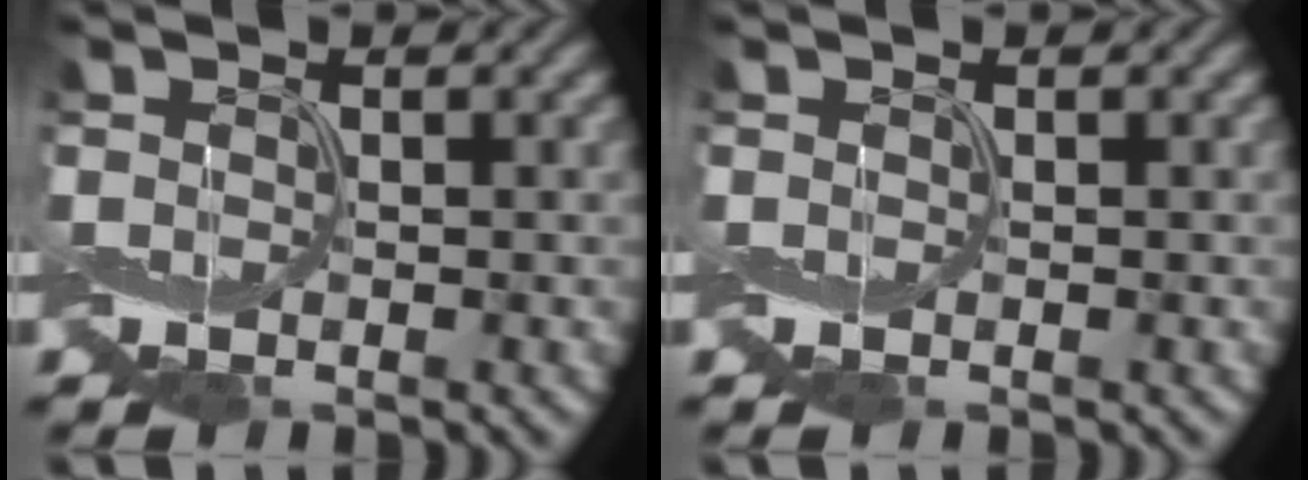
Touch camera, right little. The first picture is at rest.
{"total": 0.0}